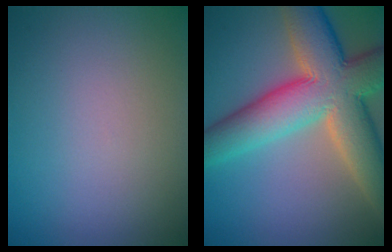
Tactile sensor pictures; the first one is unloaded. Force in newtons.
{"total": 11.8, "press": 11.7, "slide": 0.9}